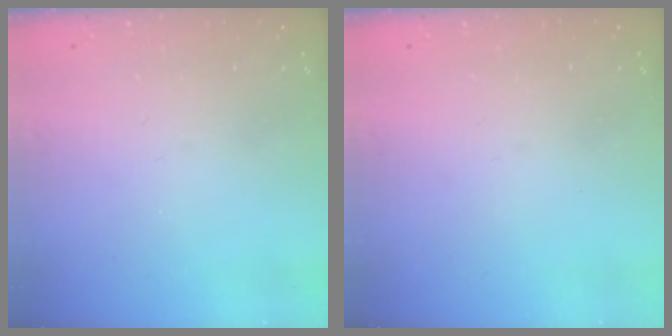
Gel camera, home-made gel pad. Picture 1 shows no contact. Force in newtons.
{"total": 0.0}